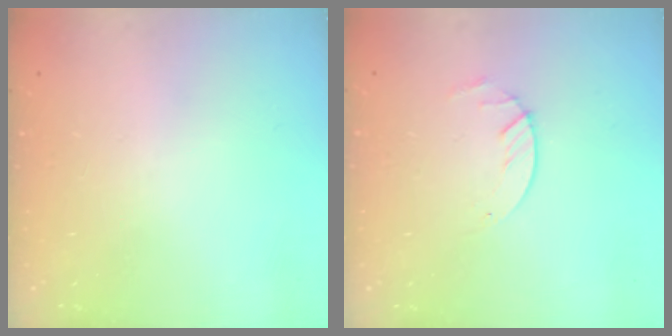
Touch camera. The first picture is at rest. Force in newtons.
{"total": 1.8, "press": 1.8, "slide": 0.2}